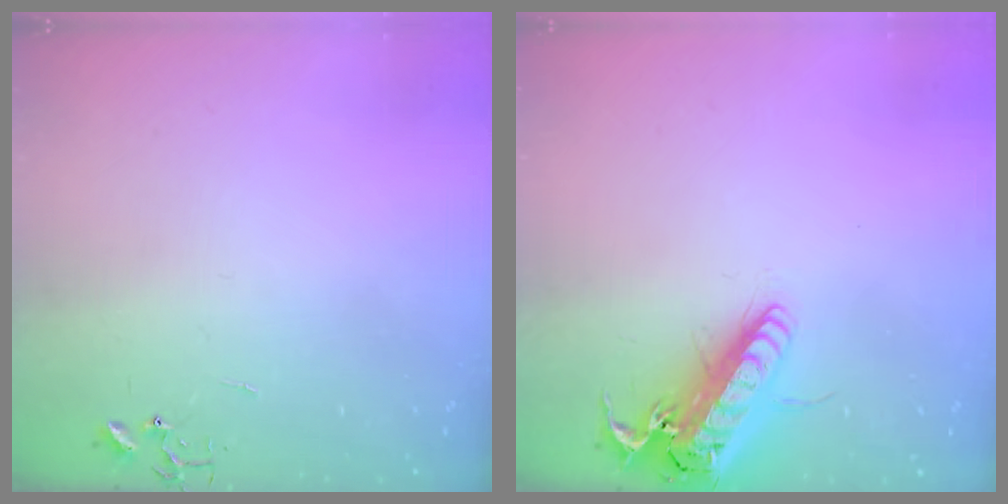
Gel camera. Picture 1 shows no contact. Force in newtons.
{"total": 19.1, "press": 18.8, "slide": 3.3}